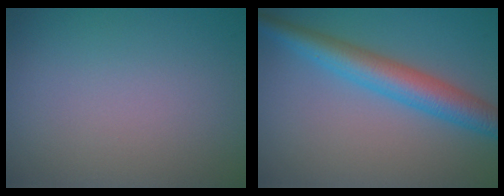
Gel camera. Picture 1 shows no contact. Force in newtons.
{"total": 5.2, "press": 5.2, "slide": 0.1}